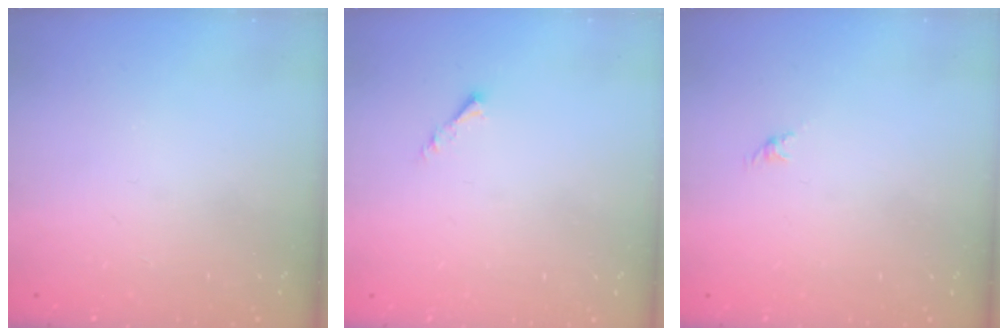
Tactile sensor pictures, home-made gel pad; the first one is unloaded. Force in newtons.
{"total": 1.1, "press": 1.0, "slide": 0.3}
{"total": 0.0}